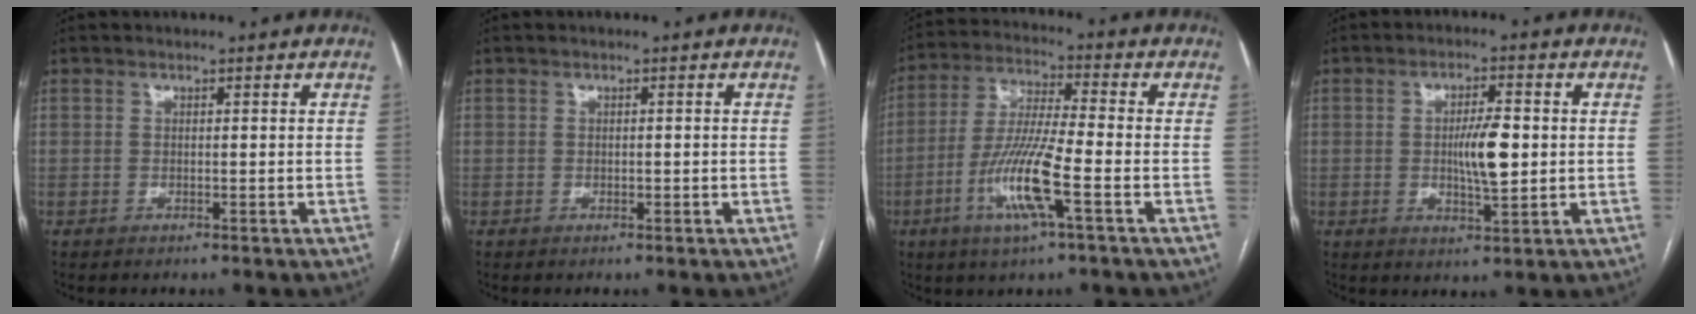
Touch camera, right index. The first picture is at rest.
{"total": 0.6, "force": [-0.1, 0.3, 0.4], "torque": [-0.007, 0.000, 0.000]}
{"total": 11.5, "force": [-4.2, 0.5, 10.7], "torque": [-0.218, -0.009, -0.083]}
{"total": 6.5, "force": [0.0, 1.4, 6.3], "torque": [-0.111, 0.001, 0.002]}